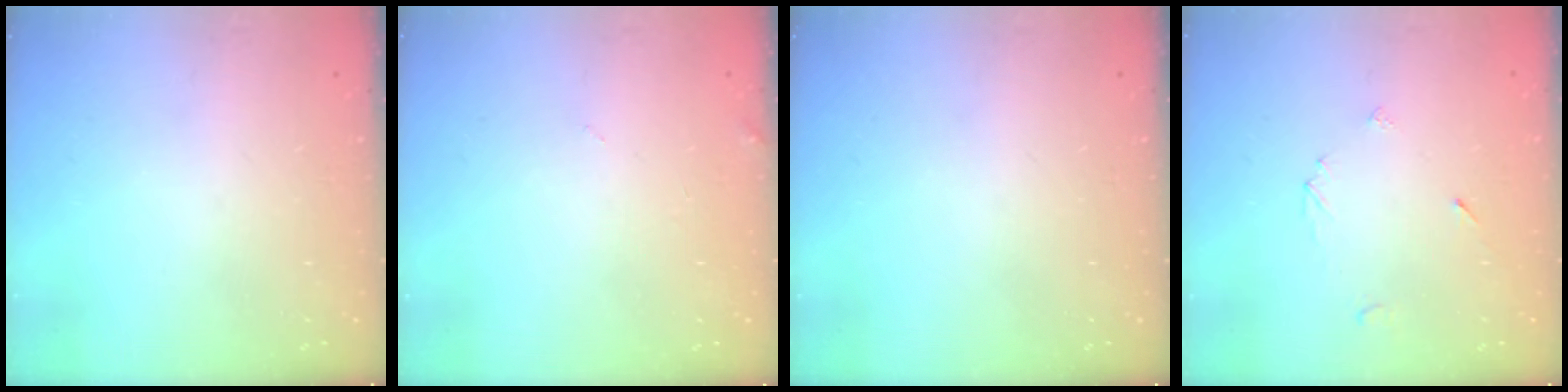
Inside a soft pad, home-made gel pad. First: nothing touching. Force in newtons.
{"total": 2.2, "press": 2.2, "slide": 0.2}
{"total": 0.0}
{"total": 2.3, "press": 2.3, "slide": 0.2}